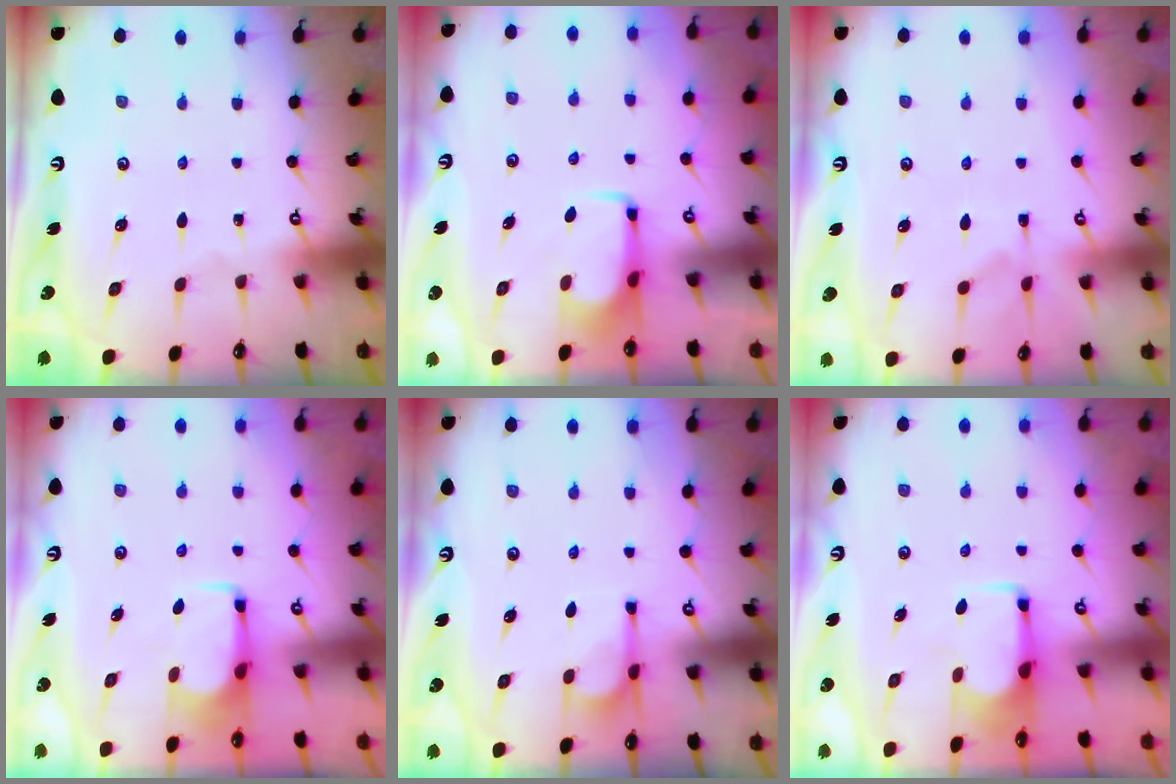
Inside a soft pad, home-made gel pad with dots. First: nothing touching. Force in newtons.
{"total": 1.5, "press": 1.5, "slide": 0.4}
{"total": 2.1, "press": 1.9, "slide": 1.0}
{"total": 2.8, "press": 2.8, "slide": 0.5}
{"total": 4.5, "press": 4.5, "slide": 0.7}
{"total": 1.9, "press": 1.7, "slide": 0.8}